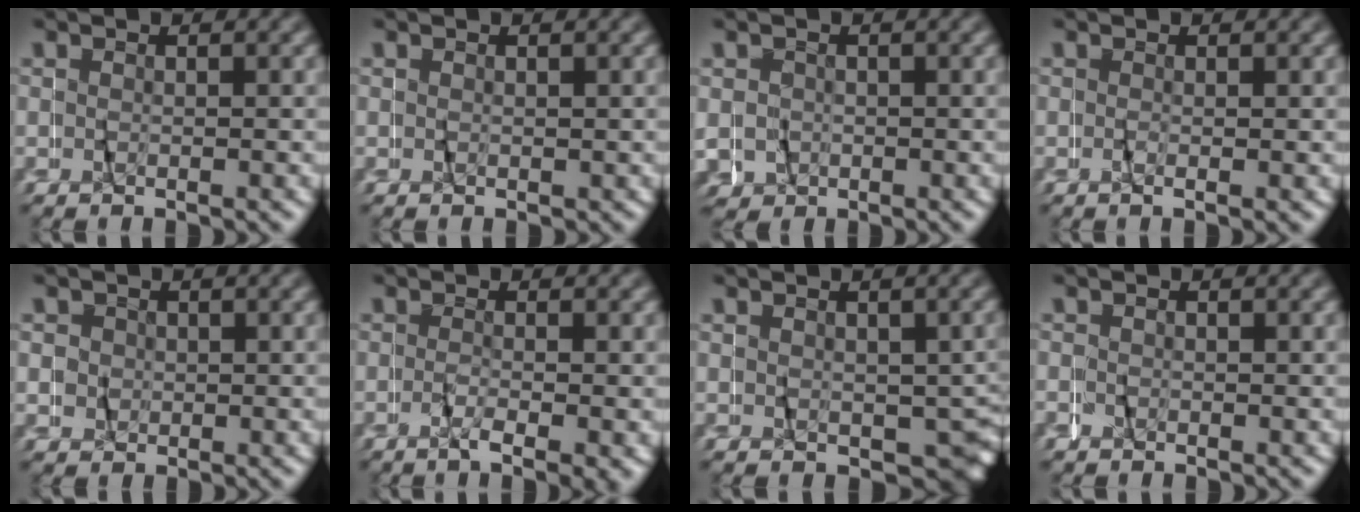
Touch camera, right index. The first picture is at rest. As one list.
[{"total": 0.7, "force": [0.0, 0.6, 0.4], "torque": [0.000, -0.003, 0.003]}, {"total": 3.5, "force": [0.6, 3.4, 0.7], "torque": [-0.027, -0.005, 0.016]}, {"total": 0.8, "force": [0.0, 0.1, 0.8], "torque": [-0.014, -0.004, 0.002]}, {"total": 2.6, "force": [1.1, 2.3, 0.5], "torque": [-0.013, 0.003, 0.021]}, {"total": 3.5, "force": [-1.4, 0.9, 3.0], "torque": [-0.053, -0.009, -0.019]}, {"total": 4.8, "force": [-0.9, 3.2, 3.4], "torque": [-0.028, -0.009, -0.005]}, {"total": 0.9, "force": [-0.1, 0.9, 0.0], "torque": [-0.003, 0.003, -0.004]}]